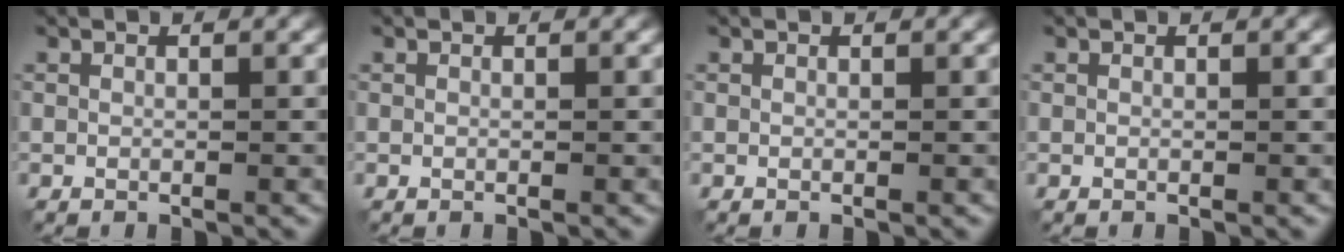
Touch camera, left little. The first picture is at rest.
{"total": 0.0}
{"total": 0.0}
{"total": 0.0}